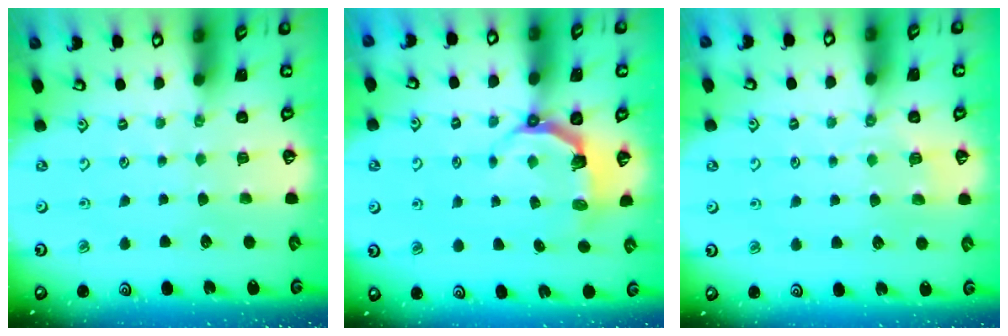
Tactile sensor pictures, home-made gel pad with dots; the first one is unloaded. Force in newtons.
{"total": 4.9, "press": 3.4, "slide": 3.6}
{"total": 2.8, "press": 2.5, "slide": 1.3}